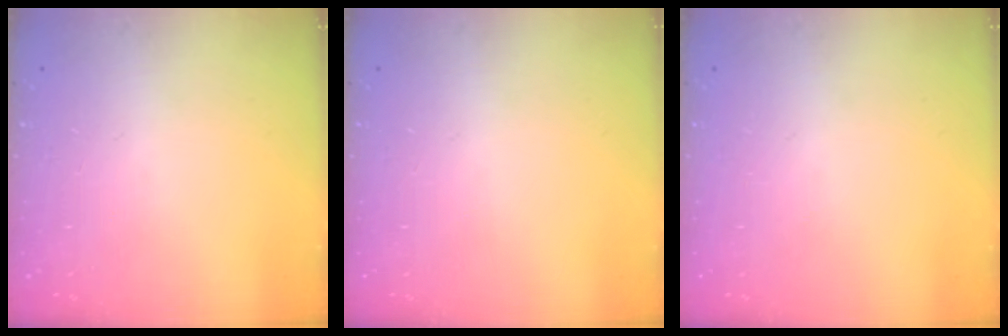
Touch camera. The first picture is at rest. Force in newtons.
{"total": 0.0}
{"total": 0.0}